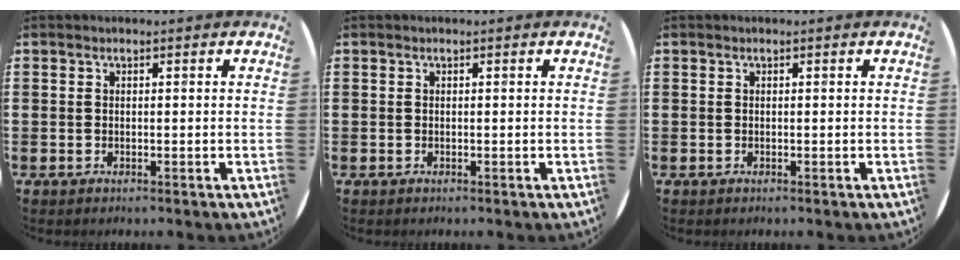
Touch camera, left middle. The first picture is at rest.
{"total": 0.0}
{"total": 0.0}